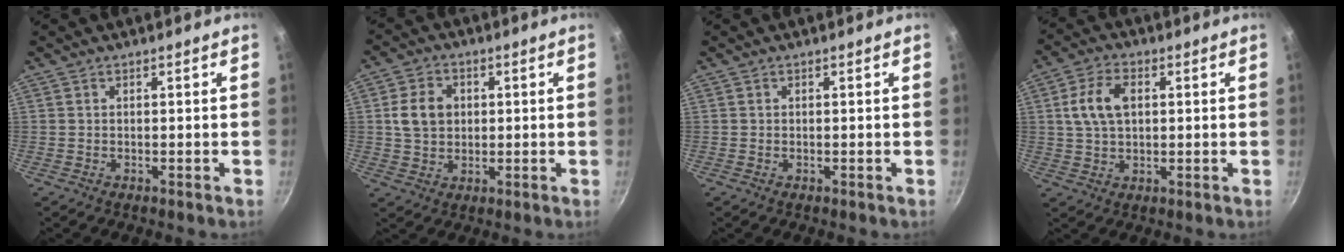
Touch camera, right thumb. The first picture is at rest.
{"total": 7.6, "force": [1.0, 6.2, 4.3], "torque": [-0.058, 0.002, 0.019]}
{"total": 0.0}
{"total": 8.4, "force": [1.7, 5.2, 6.3], "torque": [-0.120, 0.008, 0.032]}